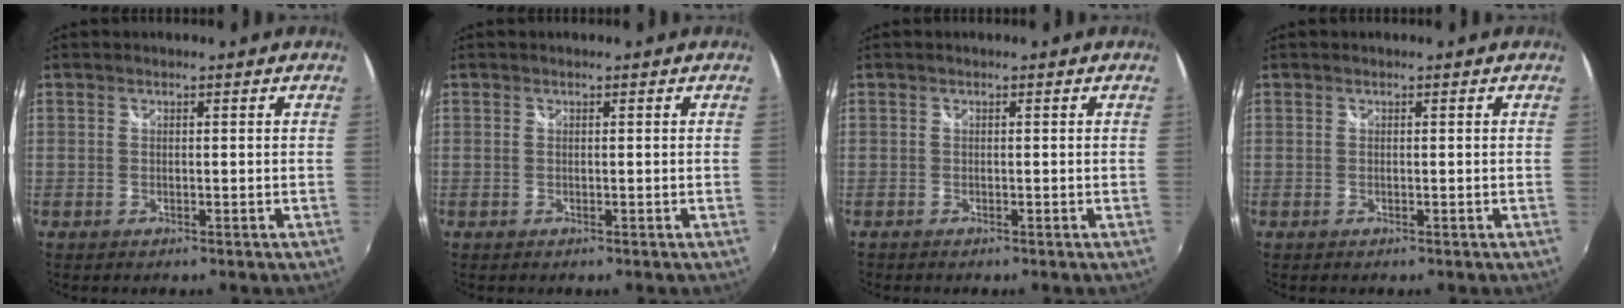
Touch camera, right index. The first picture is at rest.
{"total": 0.0}
{"total": 0.7, "force": [-0.5, 0.5, -0.1], "torque": [-0.001, -0.001, -0.010]}
{"total": 0.0}